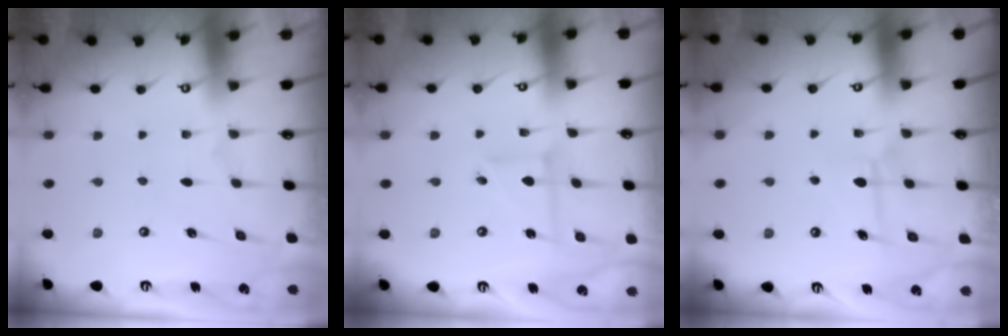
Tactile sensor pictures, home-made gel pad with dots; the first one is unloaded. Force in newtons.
{"total": 5.1, "press": 5.1, "slide": 0.2}
{"total": 5.8, "press": 5.8, "slide": 0.1}